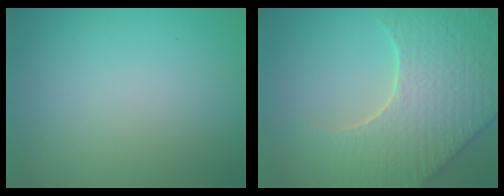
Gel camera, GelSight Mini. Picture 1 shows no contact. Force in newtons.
{"total": 8.0, "press": 6.4, "slide": 4.9}